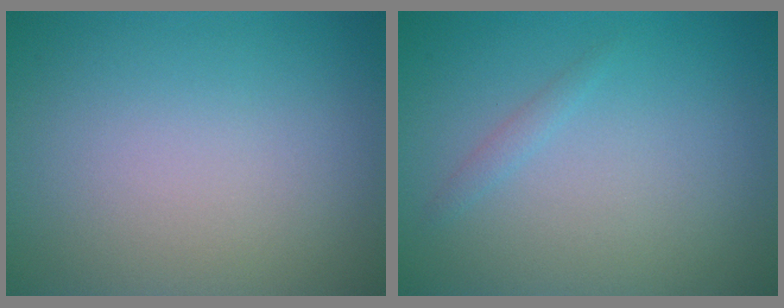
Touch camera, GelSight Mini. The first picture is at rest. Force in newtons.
{"total": 0.7, "press": 0.7, "slide": 0.0}